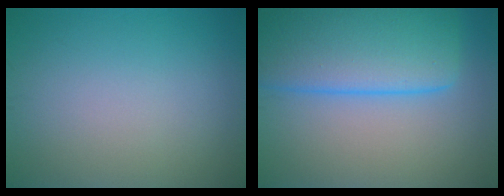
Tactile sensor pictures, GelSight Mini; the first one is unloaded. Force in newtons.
{"total": 10.3, "press": 10.3, "slide": 0.5}